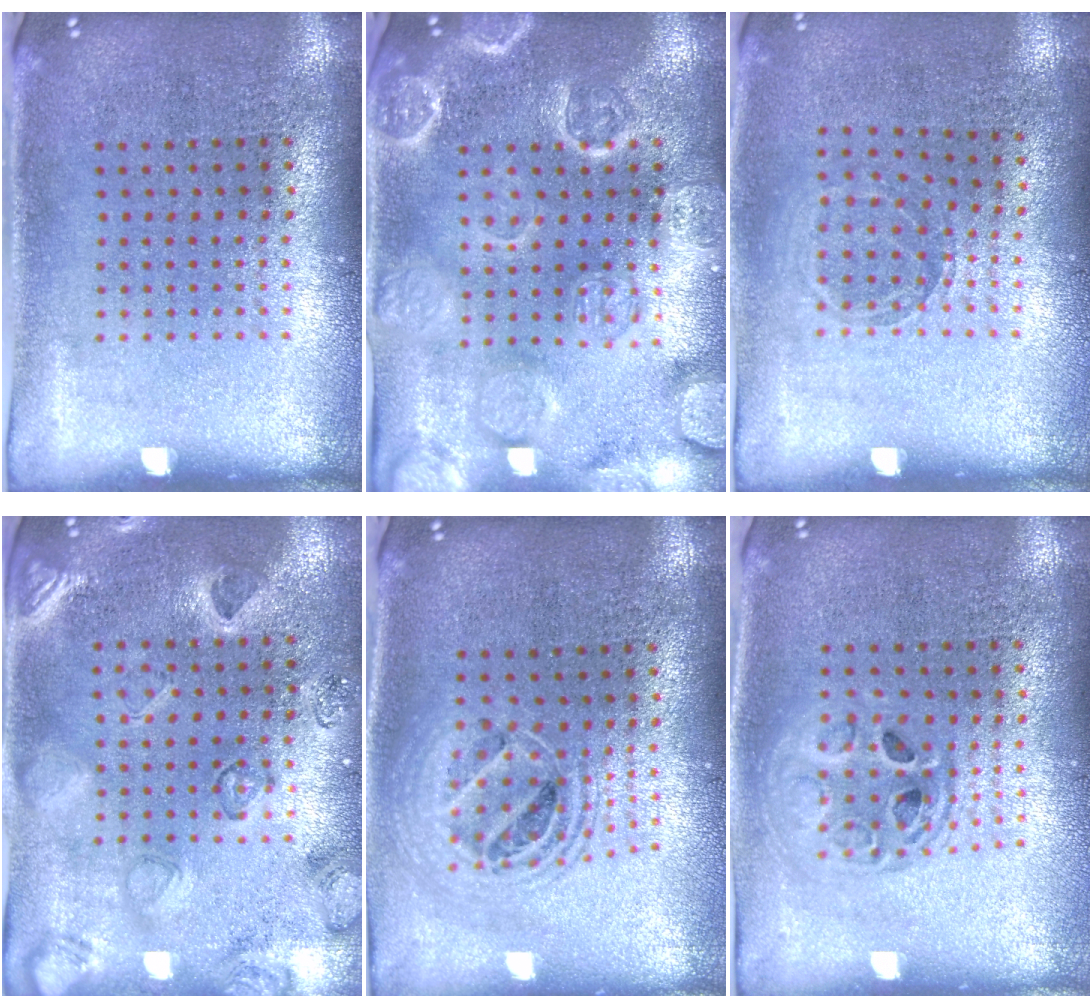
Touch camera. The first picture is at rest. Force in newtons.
{"total": 3.6, "press": 3.5, "slide": 0.8}
{"total": 0.8, "press": 0.8, "slide": 0.1}
{"total": 2.3, "press": 2.1, "slide": 1.0}
{"total": 1.8, "press": 1.5, "slide": 1.1}
{"total": 1.5, "press": 1.3, "slide": 0.8}